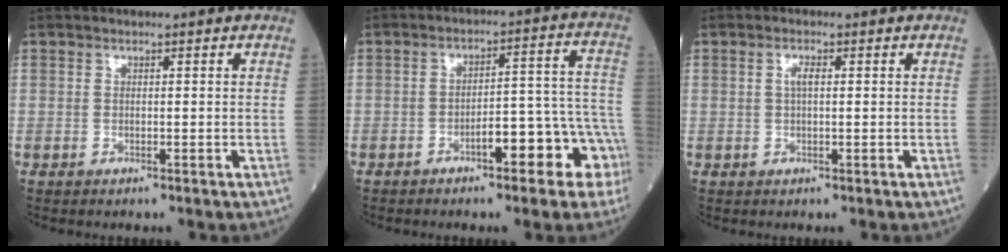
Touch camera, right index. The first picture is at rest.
{"total": 10.8, "force": [-5.1, 3.0, 8.9], "torque": [-0.096, 0.045, -0.065]}
{"total": 1.7, "force": [0.3, 0.4, 1.6], "torque": [-0.032, 0.003, 0.005]}